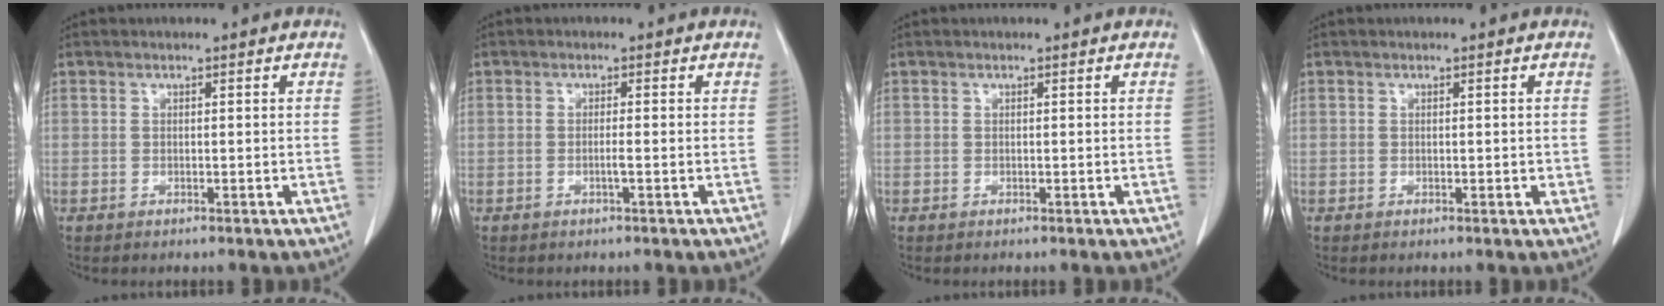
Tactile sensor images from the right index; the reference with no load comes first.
{"total": 1.2, "force": [-0.4, -0.2, 1.1], "torque": [-0.024, -0.002, -0.008]}
{"total": 0.0}
{"total": 1.0, "force": [0.0, 0.6, 0.8], "torque": [-0.011, 0.000, 0.003]}